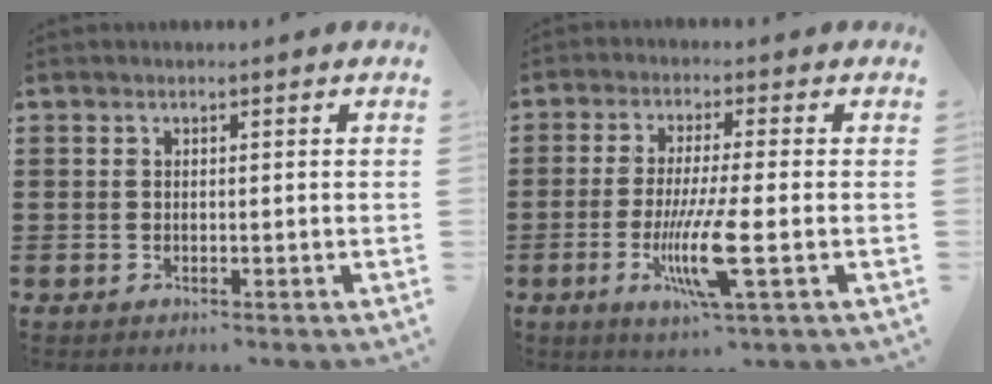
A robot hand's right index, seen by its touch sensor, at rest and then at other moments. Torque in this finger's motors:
{"motor_torque": [1.76, -0.38, 0.65, 0.13]}